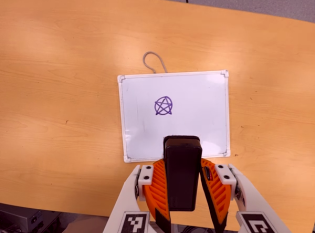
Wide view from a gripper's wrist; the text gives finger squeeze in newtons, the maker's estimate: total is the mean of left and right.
{"total": 6.8, "left": 5.5, "right": 8.0}